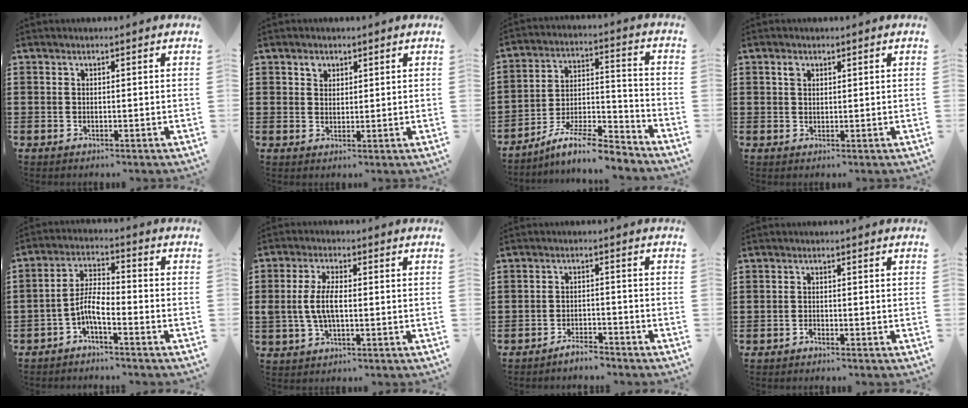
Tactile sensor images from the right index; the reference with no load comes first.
{"total": 1.8, "force": [1.1, 1.3, 0.6], "torque": [-0.008, 0.003, 0.018]}
{"total": 9.5, "force": [-8.1, 1.4, 4.6], "torque": [-0.072, 0.020, -0.155]}
{"total": 1.3, "force": [0.5, 0.9, 0.7], "torque": [-0.015, 0.005, 0.010]}
{"total": 5.2, "force": [-2.8, 1.4, 4.2], "torque": [-0.096, 0.000, -0.058]}
{"total": 5.4, "force": [-0.4, 2.4, 4.8], "torque": [-0.117, -0.004, -0.017]}
{"total": 2.9, "force": [-2.9, 0.3, 0.5], "torque": [-0.012, 0.005, -0.058]}
{"total": 0.9, "force": [-0.8, 0.3, 0.2], "torque": [-0.007, 0.001, -0.017]}